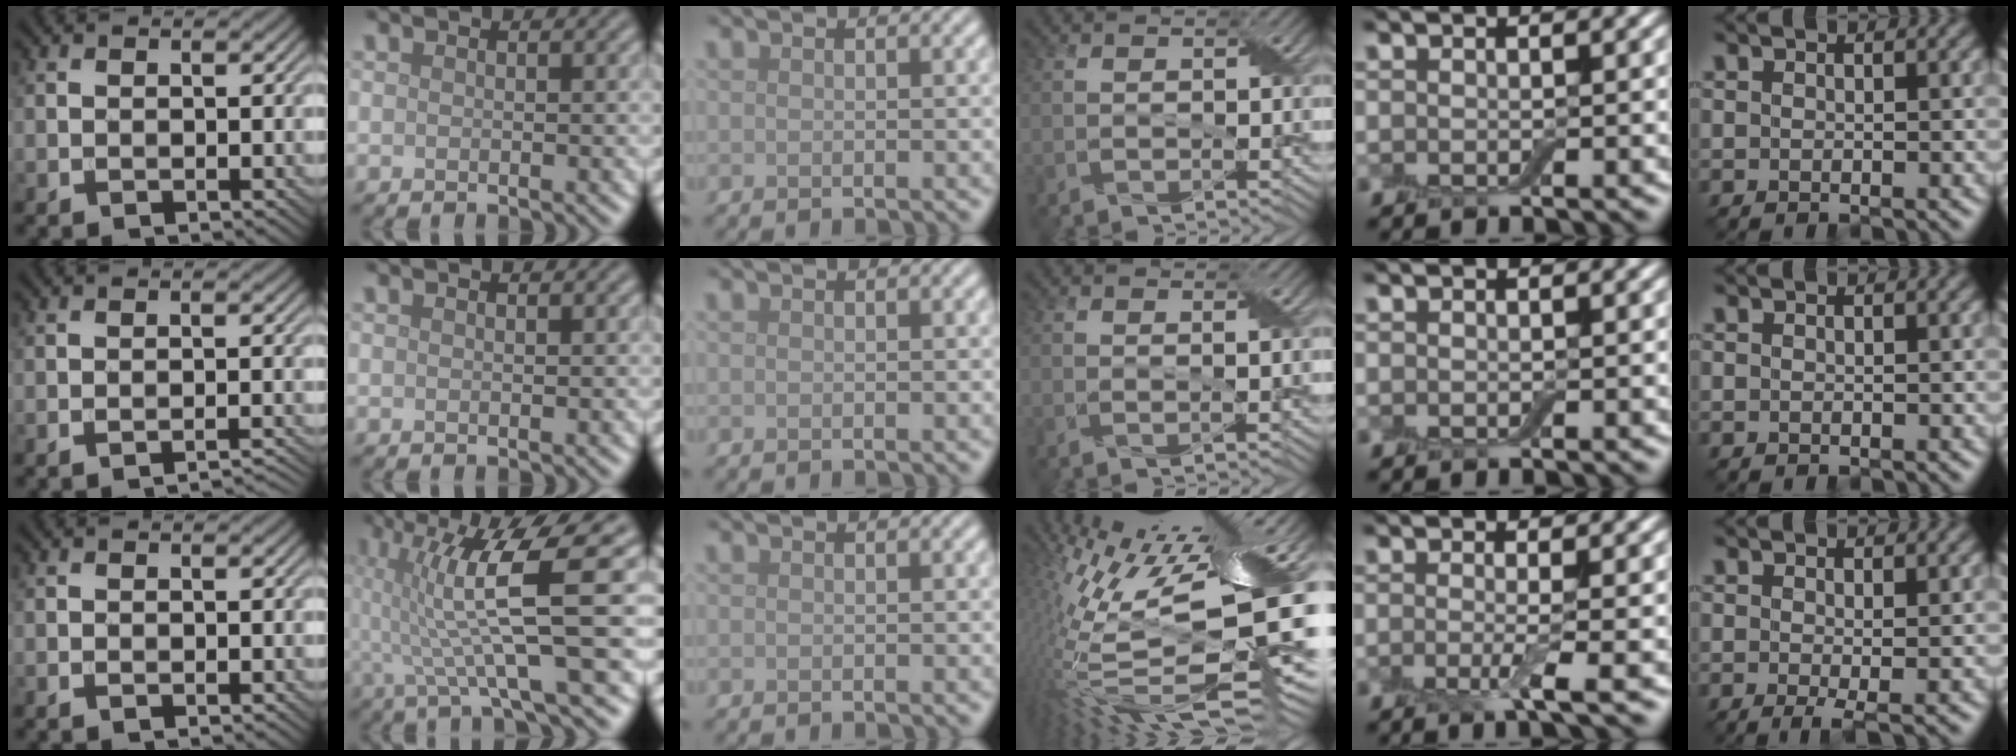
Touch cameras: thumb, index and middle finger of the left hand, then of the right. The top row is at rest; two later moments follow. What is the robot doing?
{"motion": "peel", "object": "aluminum foil"}